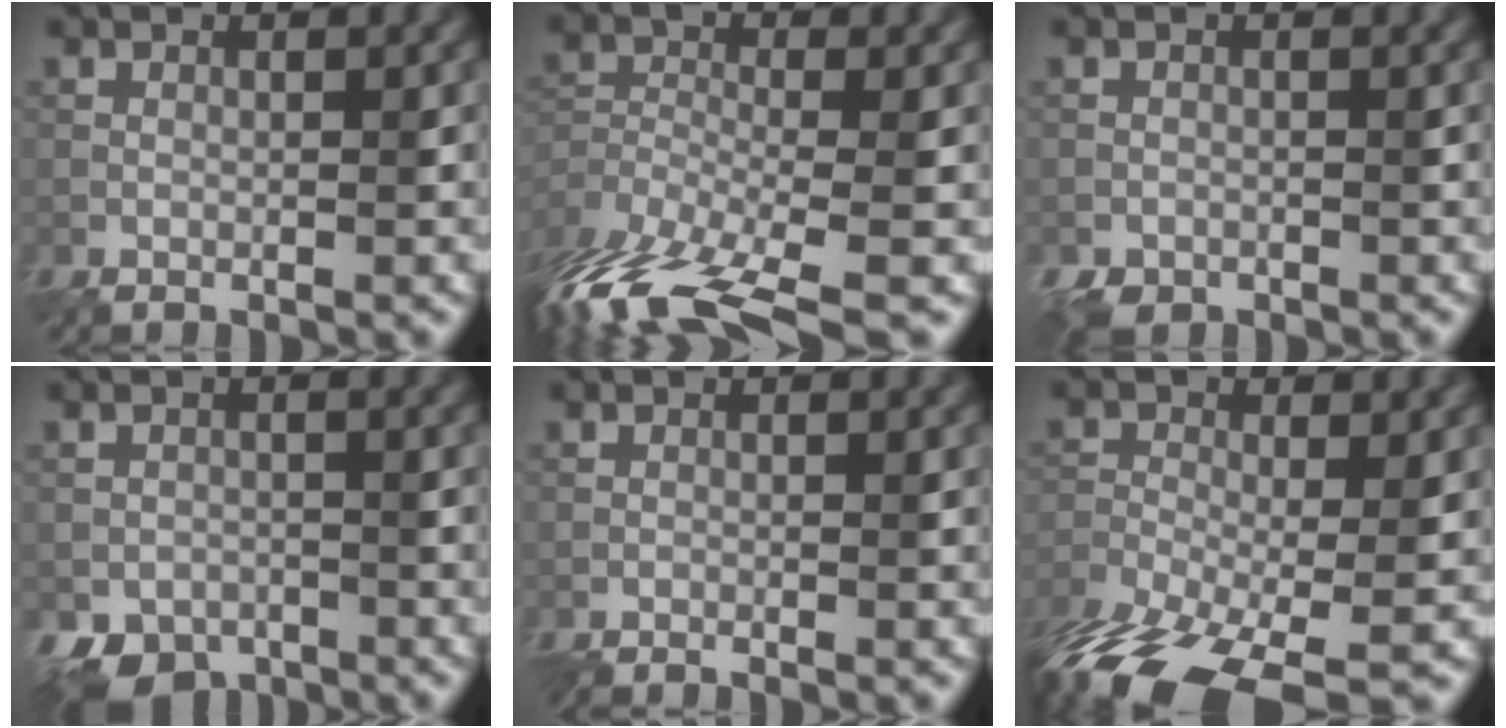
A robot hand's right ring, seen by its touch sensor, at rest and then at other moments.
{"total": 11.4, "force": [-9.0, 3.3, 6.2], "torque": [-0.146, -0.009, -0.144]}
{"total": 2.1, "force": [-1.7, 1.2, 0.5], "torque": [-0.007, -0.006, -0.030]}
{"total": 3.7, "force": [-2.8, 2.4, 0.7], "torque": [-0.009, -0.012, -0.047]}
{"total": 1.4, "force": [-1.3, 0.1, 0.6], "torque": [-0.015, -0.001, -0.025]}
{"total": 12.1, "force": [-8.7, 3.9, 7.5], "torque": [-0.159, -0.029, -0.144]}